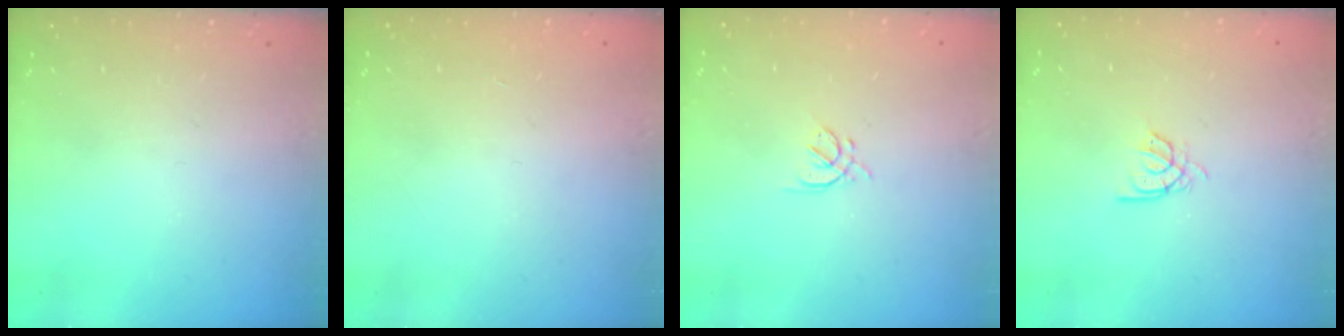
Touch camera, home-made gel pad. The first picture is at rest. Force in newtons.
{"total": 1.0, "press": 0.9, "slide": 0.2}
{"total": 2.5, "press": 2.4, "slide": 0.6}
{"total": 2.4, "press": 2.4, "slide": 0.4}